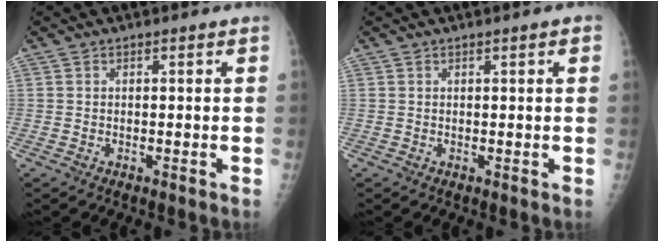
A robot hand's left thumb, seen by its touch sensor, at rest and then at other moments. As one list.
[{"total": 1.4, "force": [0.6, 0.1, 1.3], "torque": [-0.021, 0.002, 0.006]}]